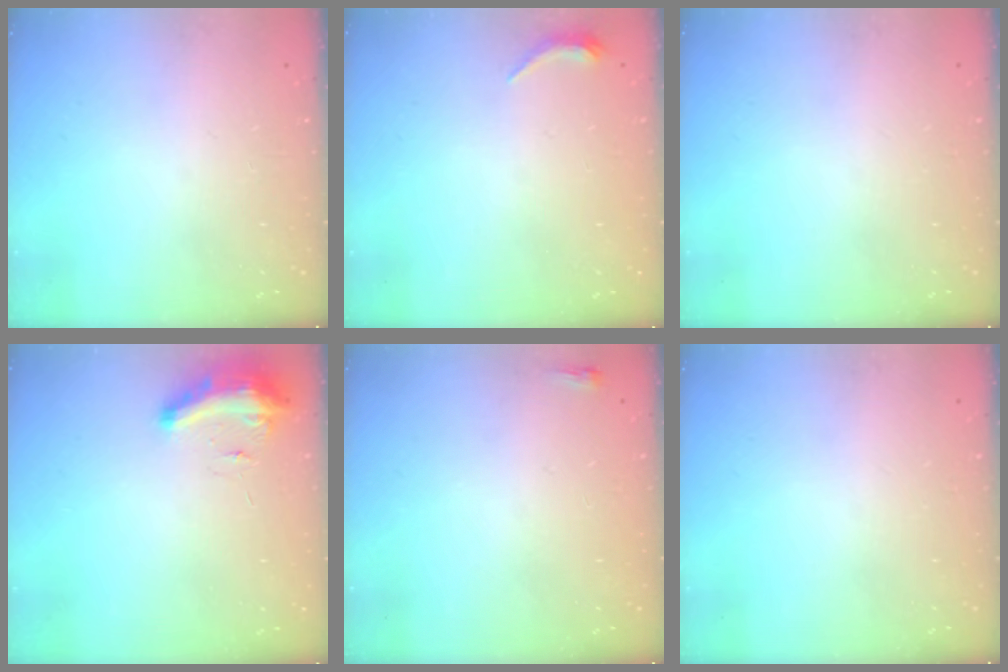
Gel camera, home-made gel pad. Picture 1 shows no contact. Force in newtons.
{"total": 4.8, "press": 4.7, "slide": 0.9}
{"total": 0.0}
{"total": 9.3, "press": 9.2, "slide": 0.9}
{"total": 2.0, "press": 2.0, "slide": 0.5}
{"total": 0.0}